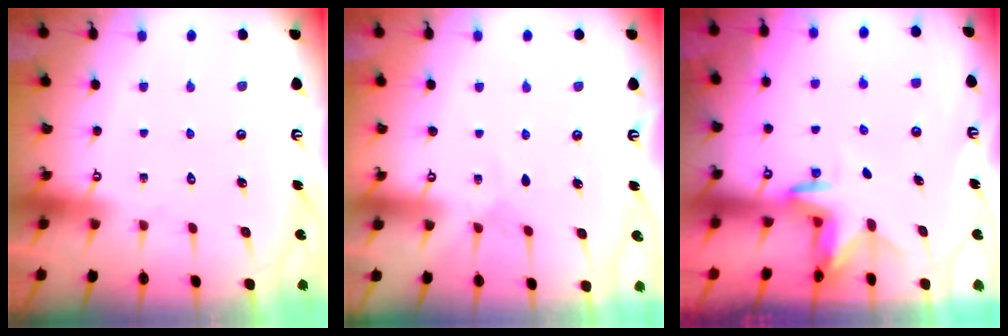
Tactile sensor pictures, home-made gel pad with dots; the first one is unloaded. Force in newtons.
{"total": 2.1, "press": 2.1, "slide": 0.3}
{"total": 2.7, "press": 2.7, "slide": 0.2}